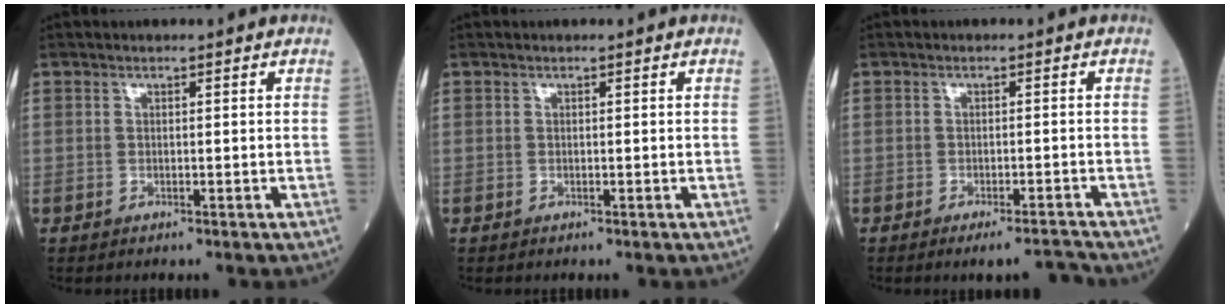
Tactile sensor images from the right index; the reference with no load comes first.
{"total": 0.0}
{"total": 3.3, "force": [-3.0, 0.0, 1.4], "torque": [-0.007, -0.006, -0.043]}